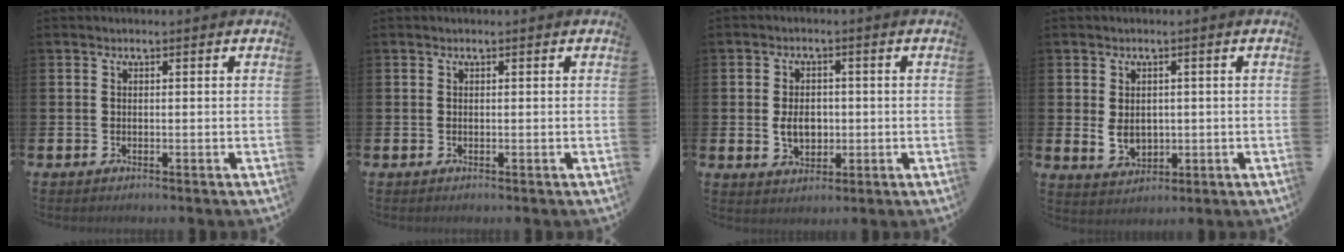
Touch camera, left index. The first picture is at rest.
{"total": 0.0}
{"total": 4.1, "force": [-0.2, 2.9, 2.8], "torque": [-0.035, 0.000, -0.010]}
{"total": 3.2, "force": [0.5, 2.4, 2.1], "torque": [-0.021, -0.002, 0.003]}